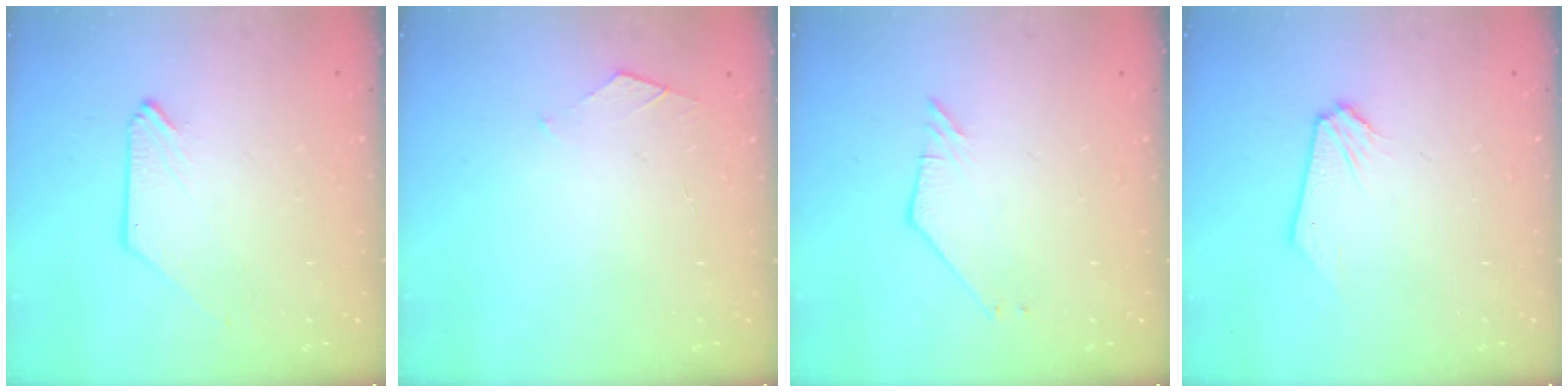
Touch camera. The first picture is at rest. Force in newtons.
{"total": 4.4, "press": 4.4, "slide": 0.5}
{"total": 2.2, "press": 2.2, "slide": 0.1}
{"total": 0.0}